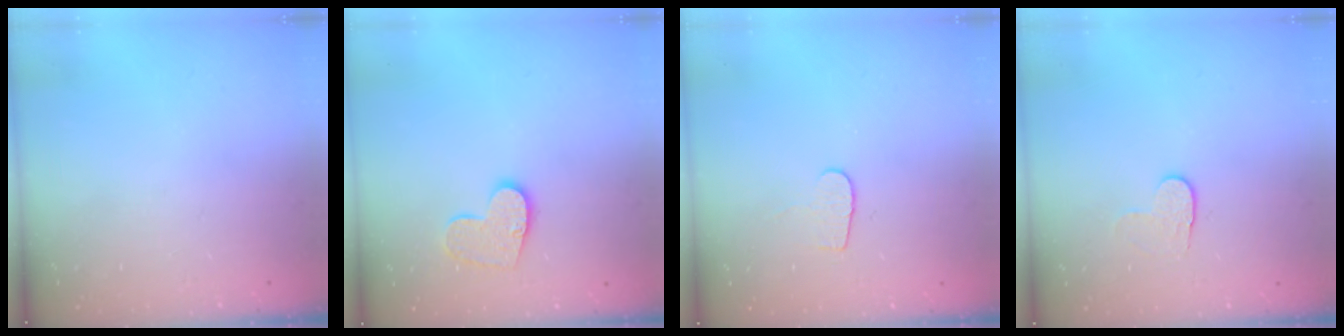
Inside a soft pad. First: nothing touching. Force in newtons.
{"total": 10.4, "press": 10.4, "slide": 0.7}
{"total": 5.4, "press": 5.4, "slide": 0.6}
{"total": 4.0, "press": 4.0, "slide": 0.5}